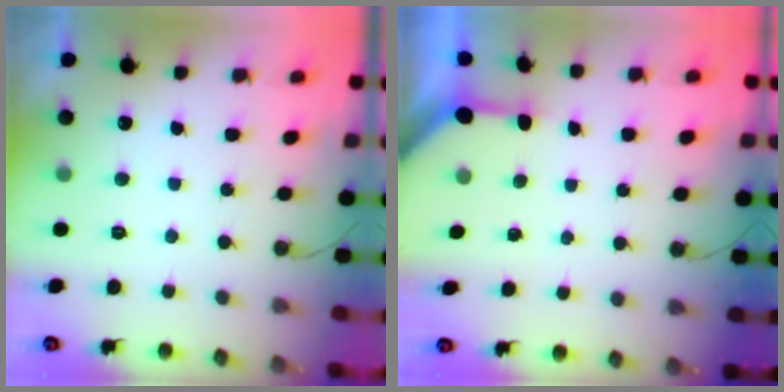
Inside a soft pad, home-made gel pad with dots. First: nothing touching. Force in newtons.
{"total": 3.2, "press": 3.1, "slide": 0.3}